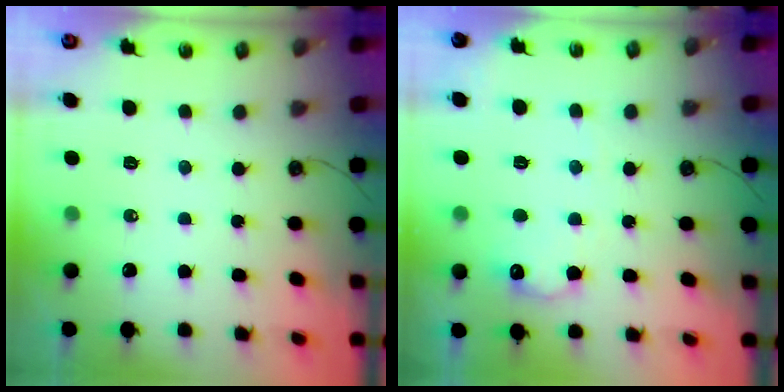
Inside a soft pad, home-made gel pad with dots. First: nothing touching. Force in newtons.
{"total": 8.2, "press": 8.2, "slide": 0.6}